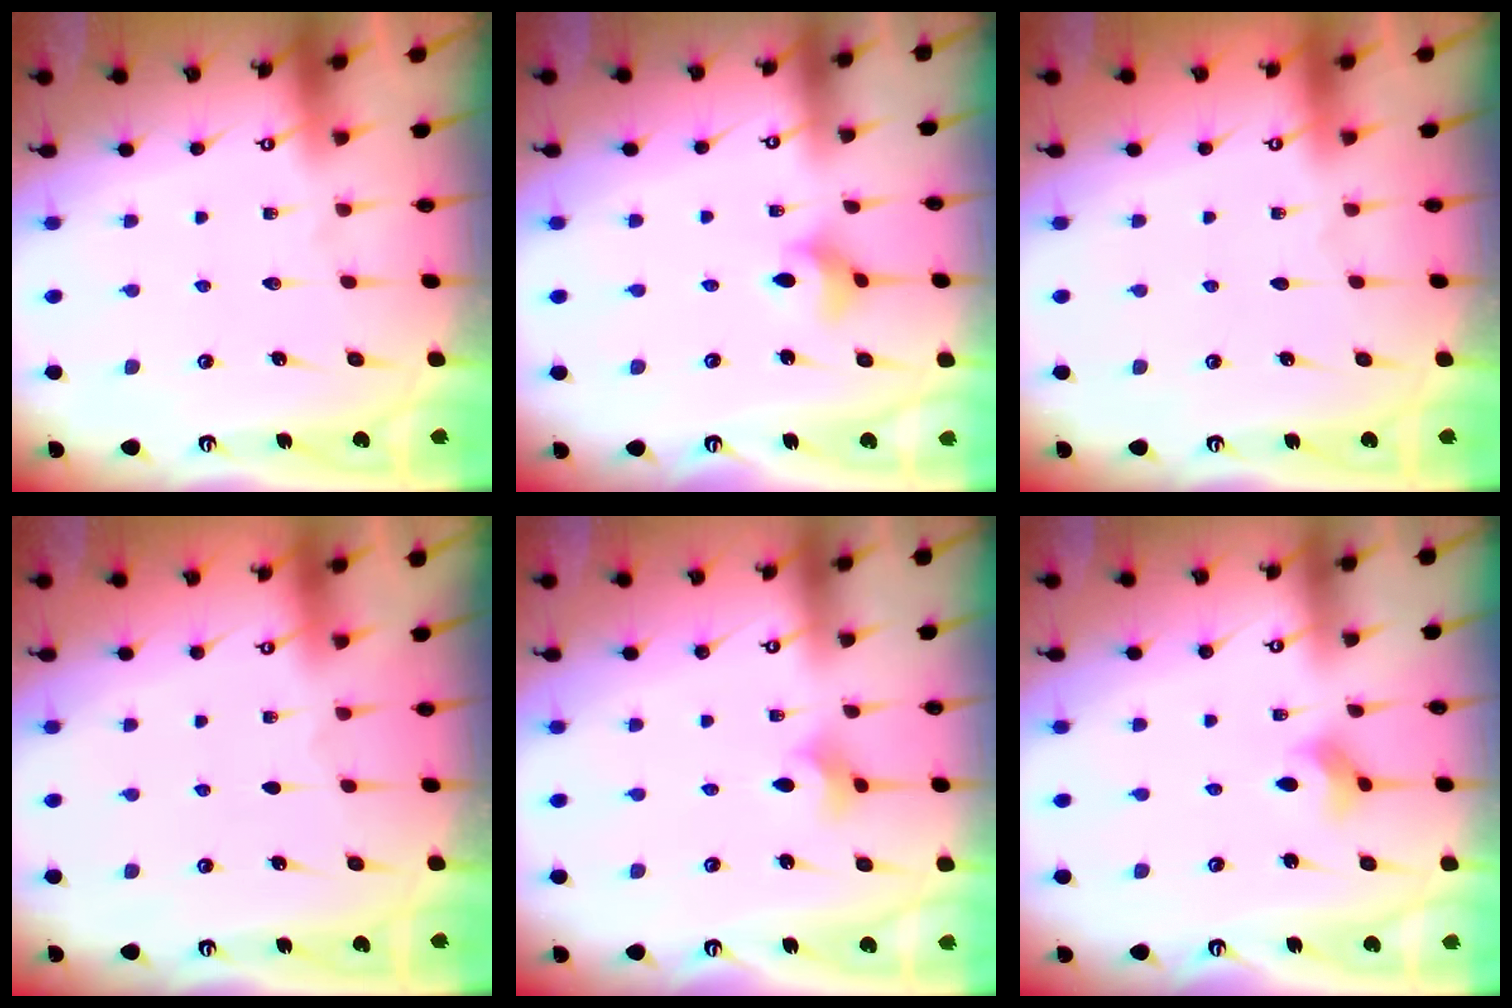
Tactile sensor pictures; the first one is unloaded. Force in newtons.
{"total": 4.1, "press": 4.1, "slide": 0.1}
{"total": 0.0}
{"total": 0.0}
{"total": 3.4, "press": 3.4, "slide": 0.5}
{"total": 3.2, "press": 3.2, "slide": 0.3}